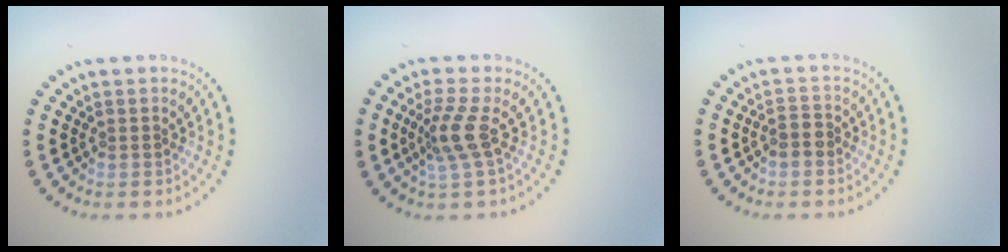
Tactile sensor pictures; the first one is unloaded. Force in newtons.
{"total": 2.9, "press": 2.0, "slide": 2.1}
{"total": 1.5, "press": 1.4, "slide": 0.5}